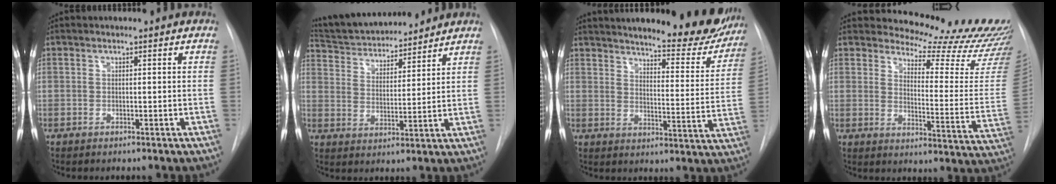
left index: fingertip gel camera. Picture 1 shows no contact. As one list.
[{"total": 14.8, "force": [13.7, 2.9, 4.7], "torque": [-0.078, 0.015, 0.229]}, {"total": 22.4, "force": [19.7, 4.5, 9.7], "torque": [-0.133, -0.052, 0.235]}, {"total": 18.4, "force": [17.7, 0.8, 5.0], "torque": [-0.065, -0.144, 0.195]}]